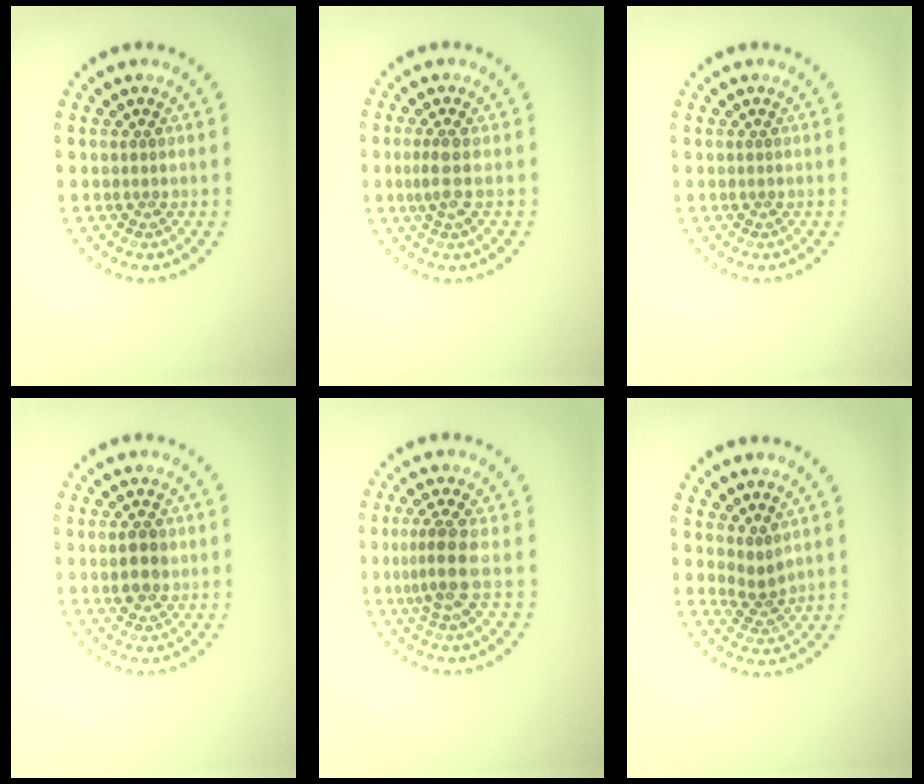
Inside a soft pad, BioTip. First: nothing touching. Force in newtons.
{"total": 1.6, "press": 1.4, "slide": 0.9}
{"total": 0.0}
{"total": 2.2, "press": 2.2, "slide": 0.0}
{"total": 2.8, "press": 2.1, "slide": 1.8}
{"total": 1.8, "press": 1.2, "slide": 1.3}